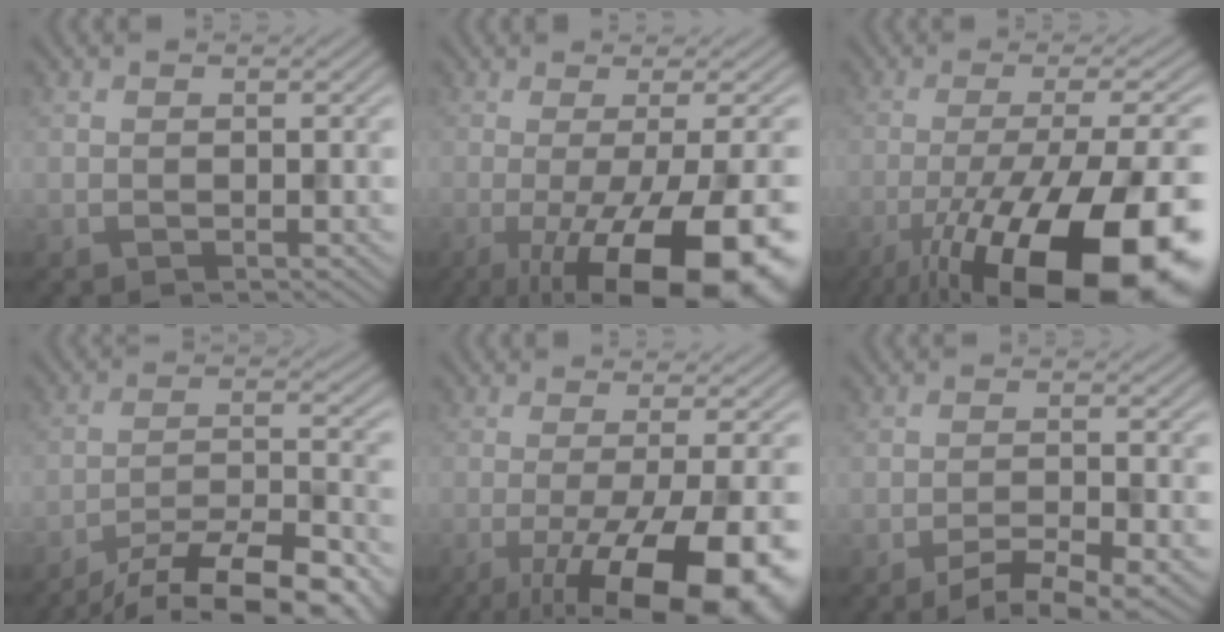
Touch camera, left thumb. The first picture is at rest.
{"total": 16.7, "force": [-5.9, 4.7, 14.9], "torque": [-0.180, -0.006, -0.084]}
{"total": 20.8, "force": [-10.7, 6.1, 16.8], "torque": [-0.252, -0.017, -0.174]}
{"total": 14.2, "force": [-11.5, 3.1, 7.7], "torque": [-0.131, -0.015, -0.172]}
{"total": 16.4, "force": [-7.0, 4.7, 14.1], "torque": [-0.181, -0.007, -0.098]}
{"total": 4.7, "force": [-3.2, 0.8, 3.4], "torque": [-0.061, 0.000, -0.053]}